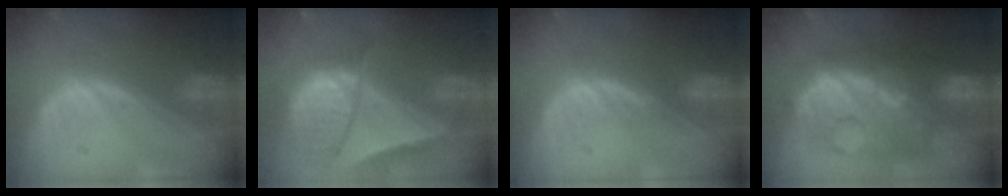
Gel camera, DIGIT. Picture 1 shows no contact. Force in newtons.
{"total": 9.3, "press": 8.1, "slide": 4.7}
{"total": 1.5, "press": 1.5, "slide": 0.2}
{"total": 12.4, "press": 12.3, "slide": 1.2}